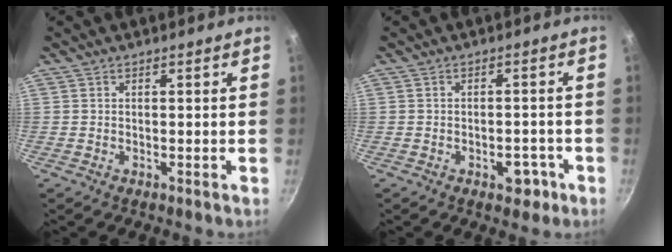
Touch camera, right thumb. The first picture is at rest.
{"total": 7.0, "force": [-3.3, 4.3, 4.5], "torque": [-0.028, 0.028, -0.036]}